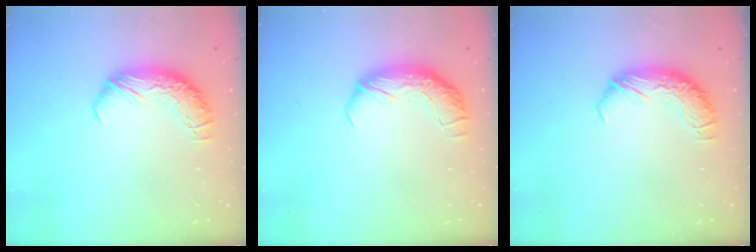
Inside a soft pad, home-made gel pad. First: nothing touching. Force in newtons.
{"total": 2.4, "press": 1.2, "slide": 2.1}
{"total": 0.0}